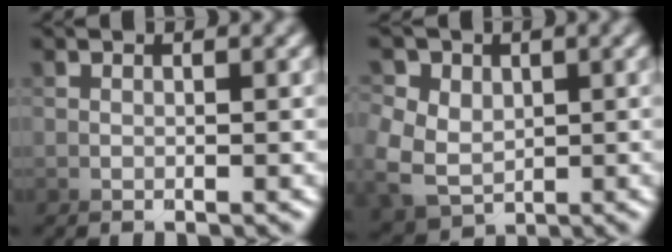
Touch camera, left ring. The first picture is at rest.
{"total": 5.1, "force": [0.7, 5.0, -0.5], "torque": [-0.027, -0.025, 0.012]}